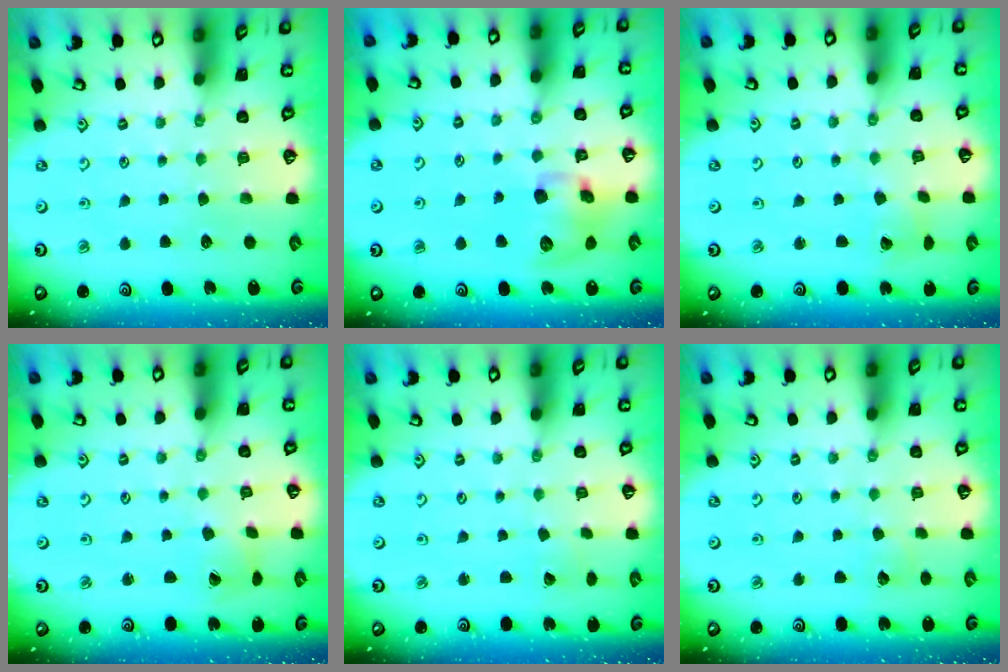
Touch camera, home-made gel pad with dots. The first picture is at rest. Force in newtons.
{"total": 11.7, "press": 11.5, "slide": 2.0}
{"total": 2.2, "press": 2.2, "slide": 0.2}
{"total": 1.8, "press": 1.7, "slide": 0.2}
{"total": 1.3, "press": 1.3, "slide": 0.1}
{"total": 2.3, "press": 2.3, "slide": 0.1}